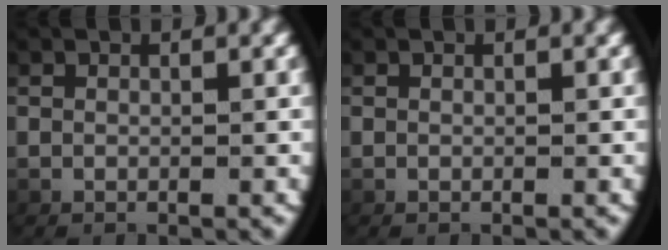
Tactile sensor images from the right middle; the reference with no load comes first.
{"total": 0.0}